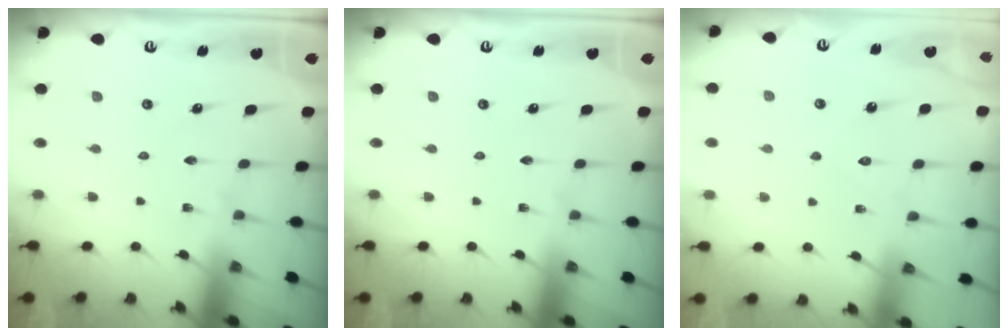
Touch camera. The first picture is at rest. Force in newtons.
{"total": 0.0}
{"total": 4.1, "press": 4.1, "slide": 0.2}